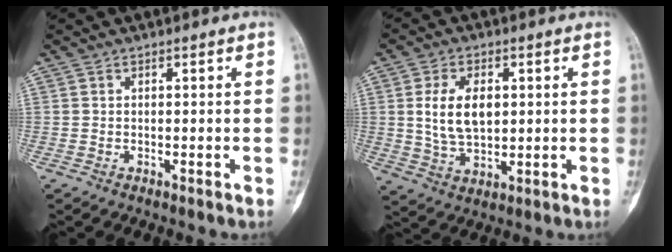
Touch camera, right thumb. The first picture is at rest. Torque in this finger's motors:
{"motor_torque": [1.34, 1.28, 0.91, -0.29, 0.31]}